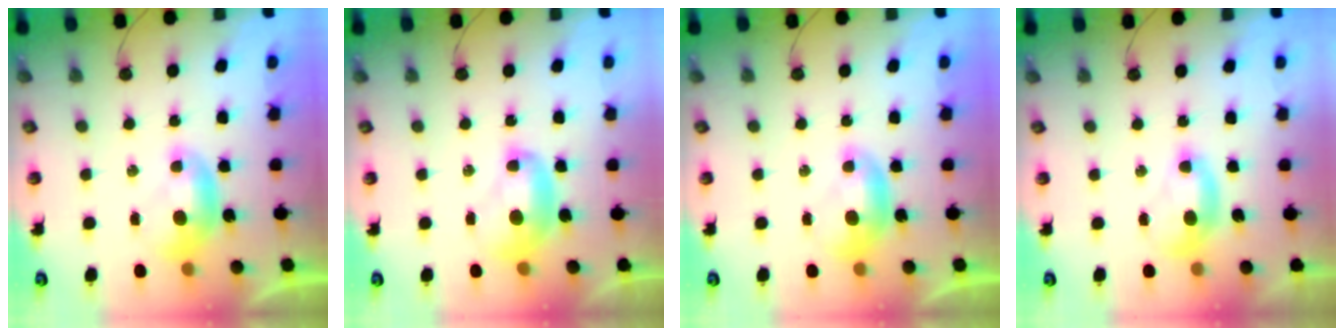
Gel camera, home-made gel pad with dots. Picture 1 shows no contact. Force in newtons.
{"total": 2.4, "press": 2.3, "slide": 0.3}
{"total": 0.0}
{"total": 2.5, "press": 2.3, "slide": 0.9}